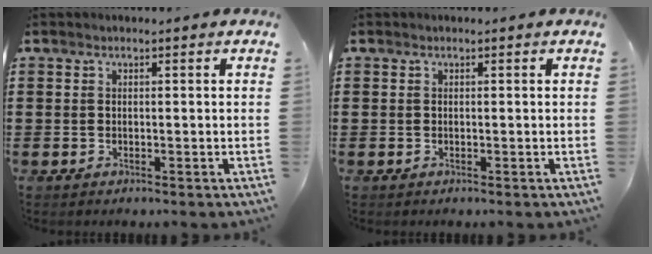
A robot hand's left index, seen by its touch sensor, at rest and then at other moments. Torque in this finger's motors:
{"motor_torque": [-0.02, -0.02, -0.01, -0.01]}